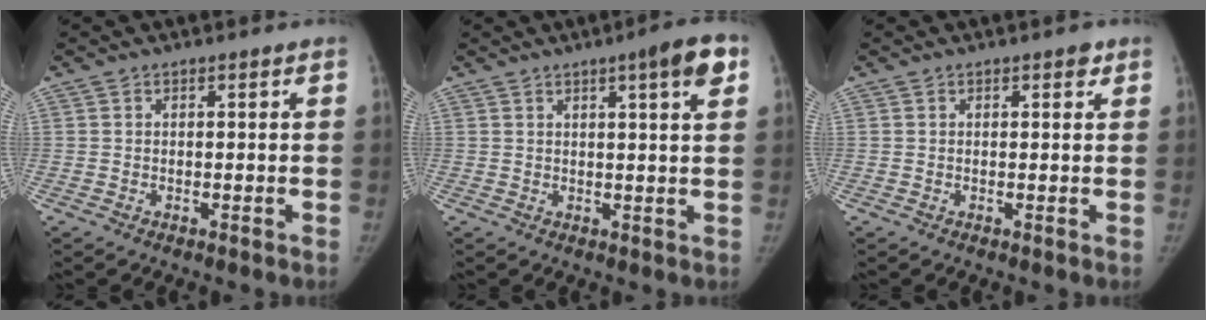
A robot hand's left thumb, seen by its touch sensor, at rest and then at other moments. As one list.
[{"total": 6.6, "force": [3.0, 0.8, 5.8], "torque": [-0.073, -0.007, 0.038]}, {"total": 1.3, "force": [0.7, 0.7, 0.8], "torque": [-0.001, -0.001, 0.006]}]